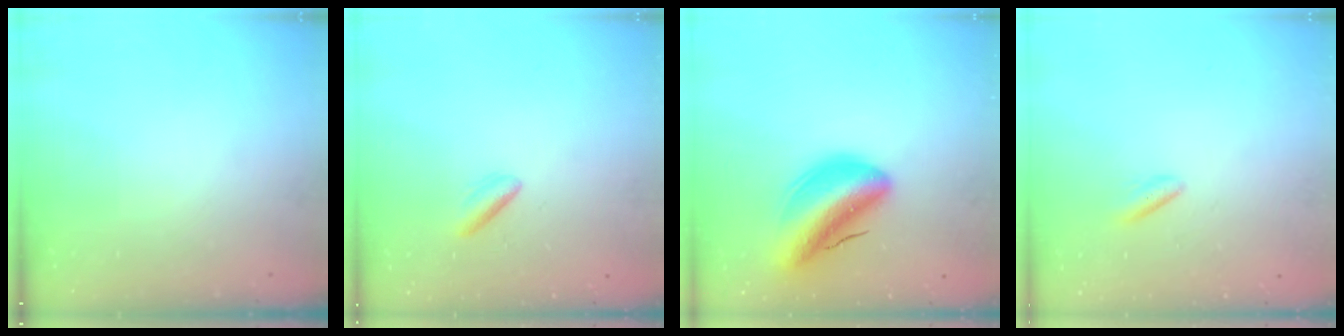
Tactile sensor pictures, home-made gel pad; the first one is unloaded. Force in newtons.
{"total": 2.9, "press": 2.7, "slide": 1.1}
{"total": 13.9, "press": 13.2, "slide": 4.3}
{"total": 2.0, "press": 1.7, "slide": 1.0}